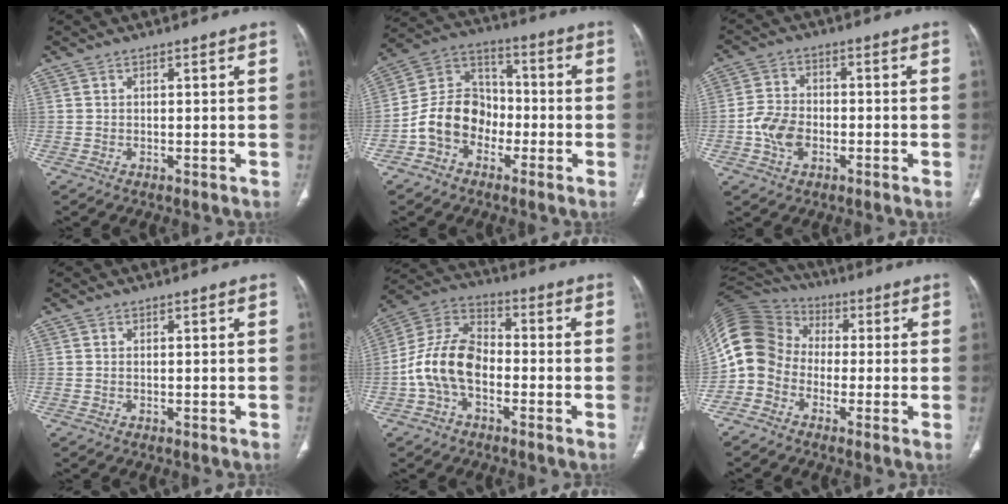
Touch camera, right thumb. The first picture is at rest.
{"total": 11.8, "force": [-4.1, 9.4, 5.9], "torque": [-0.083, 0.056, -0.087]}
{"total": 6.9, "force": [-2.0, 4.9, 4.4], "torque": [-0.077, 0.015, -0.045]}
{"total": 0.0}
{"total": 12.3, "force": [-3.0, 8.0, 8.9], "torque": [-0.168, 0.041, -0.066]}
{"total": 12.3, "force": [-2.1, 10.5, 6.0], "torque": [-0.115, 0.051, -0.061]}